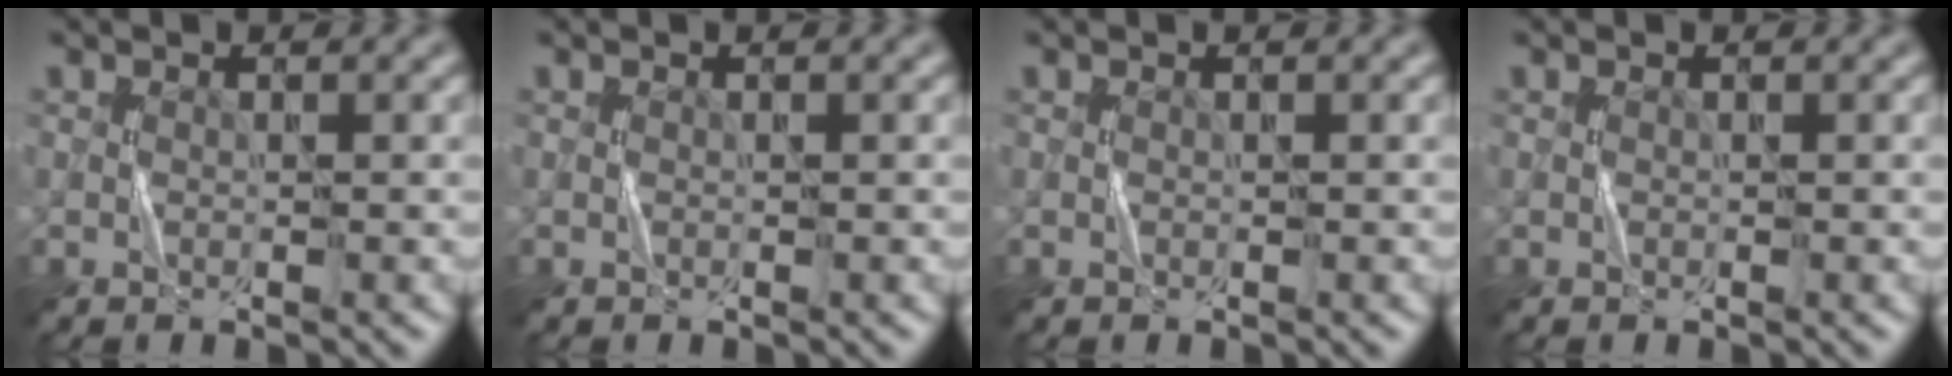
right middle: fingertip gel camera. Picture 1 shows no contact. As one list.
[{"total": 0.0}, {"total": 0.0}, {"total": 0.0}]